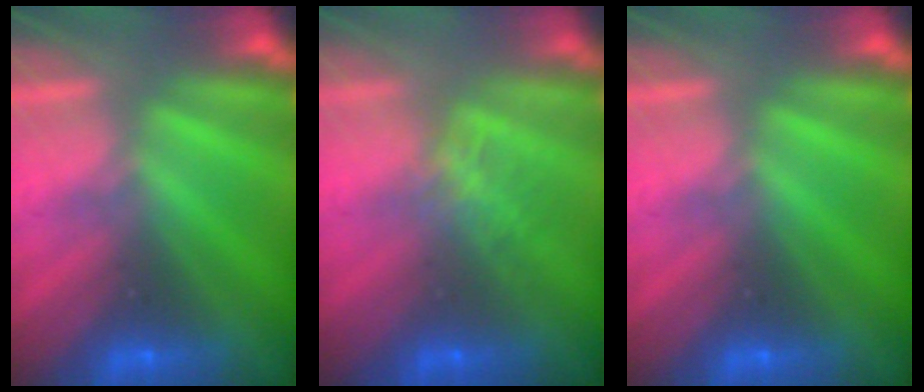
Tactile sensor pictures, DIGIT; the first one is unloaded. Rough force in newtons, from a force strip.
{"total": 1.3}
{"total": 0.0}